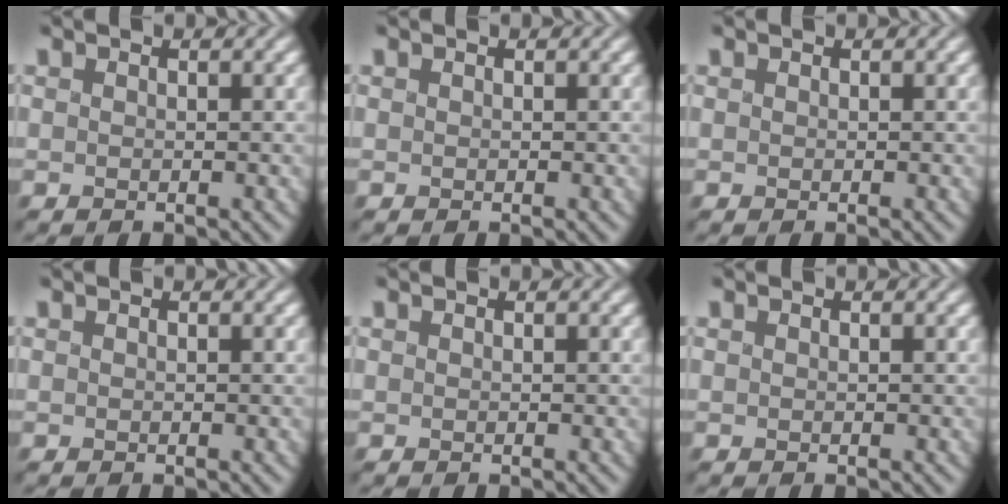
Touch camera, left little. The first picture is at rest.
{"total": 0.0}
{"total": 0.0}
{"total": 0.0}
{"total": 0.0}
{"total": 0.0}